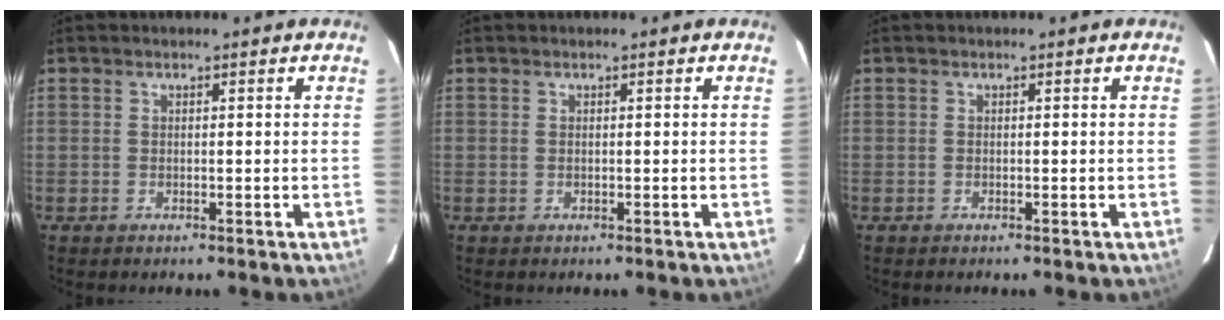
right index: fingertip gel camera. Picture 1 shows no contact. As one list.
[{"total": 0.0}, {"total": 0.0}]